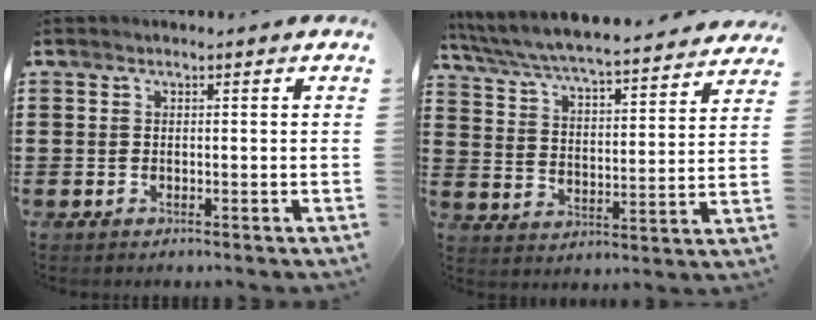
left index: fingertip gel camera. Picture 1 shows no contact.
{"total": 5.3, "force": [5.0, -0.2, 1.6], "torque": [-0.056, -0.040, 0.079]}